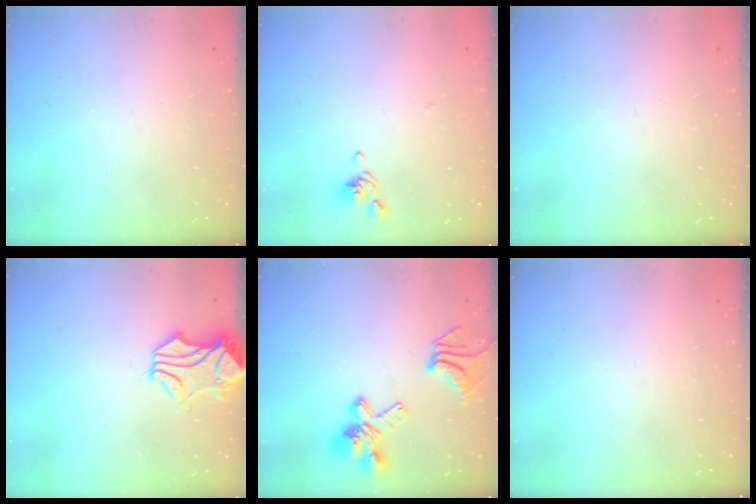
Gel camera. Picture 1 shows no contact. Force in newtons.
{"total": 2.1, "press": 2.0, "slide": 0.7}
{"total": 0.0}
{"total": 1.5, "press": 1.0, "slide": 1.2}
{"total": 8.4, "press": 8.1, "slide": 2.4}
{"total": 0.0}